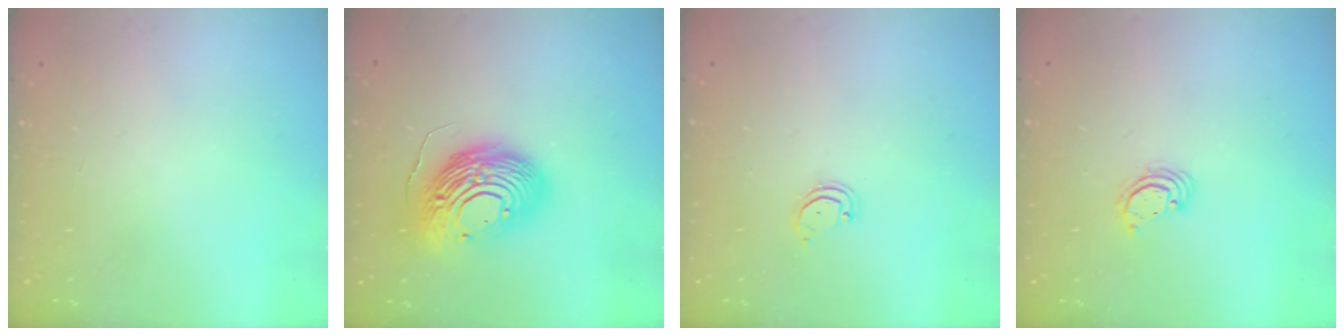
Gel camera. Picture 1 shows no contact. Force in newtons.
{"total": 17.4, "press": 17.3, "slide": 1.8}
{"total": 2.6, "press": 2.6, "slide": 0.2}
{"total": 2.2, "press": 2.2, "slide": 0.2}